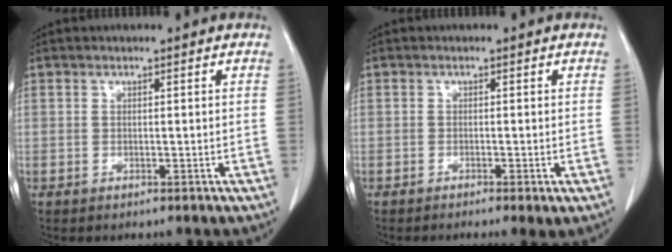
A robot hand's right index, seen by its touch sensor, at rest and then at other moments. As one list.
[{"total": 2.6, "force": [-1.7, 0.1, 2.0], "torque": [-0.027, -0.008, -0.022]}]